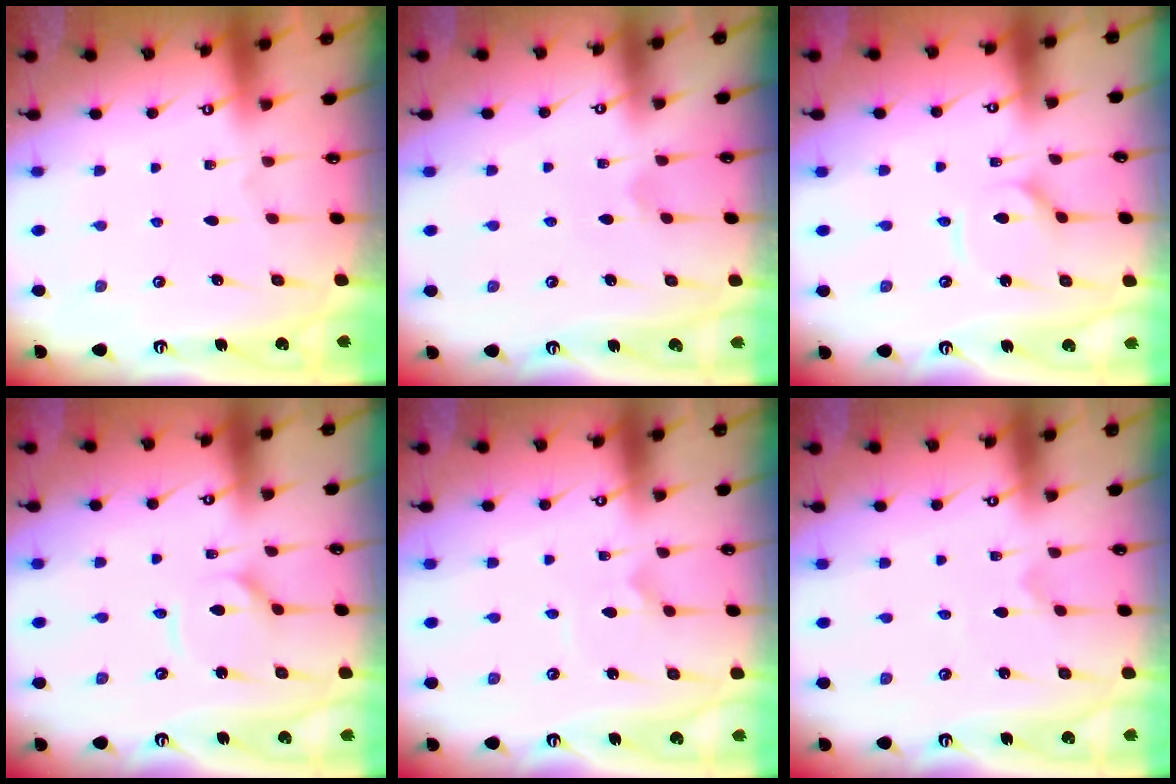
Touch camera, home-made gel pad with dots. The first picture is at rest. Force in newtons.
{"total": 2.1, "press": 2.1, "slide": 0.2}
{"total": 2.9, "press": 2.9, "slide": 0.4}
{"total": 2.9, "press": 2.9, "slide": 0.4}
{"total": 2.6, "press": 2.6, "slide": 0.1}
{"total": 0.0}